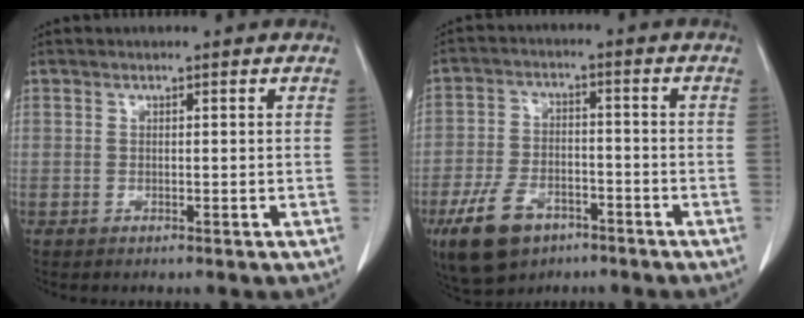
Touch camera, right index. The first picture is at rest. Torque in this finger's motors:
{"motor_torque": [0.02, -0.14, -0.09, -0.06]}